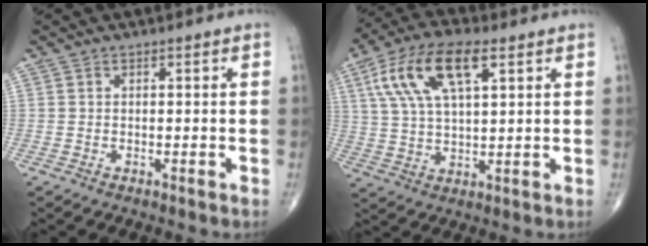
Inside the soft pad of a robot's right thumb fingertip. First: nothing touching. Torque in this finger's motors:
{"motor_torque": [0.12, 0.29, 0.57, 0.34, 0.17]}